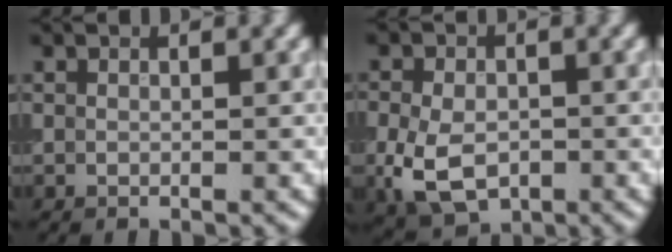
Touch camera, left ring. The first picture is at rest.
{"total": 6.2, "force": [-1.8, 4.2, 4.2], "torque": [-0.094, -0.013, -0.035]}